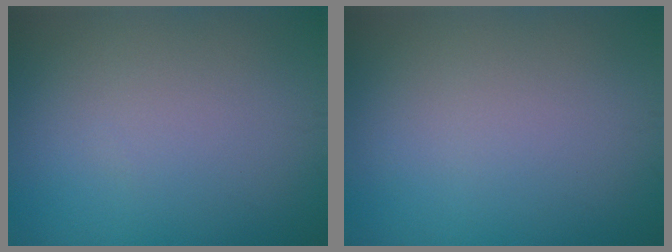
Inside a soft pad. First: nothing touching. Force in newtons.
{"total": 0.0}